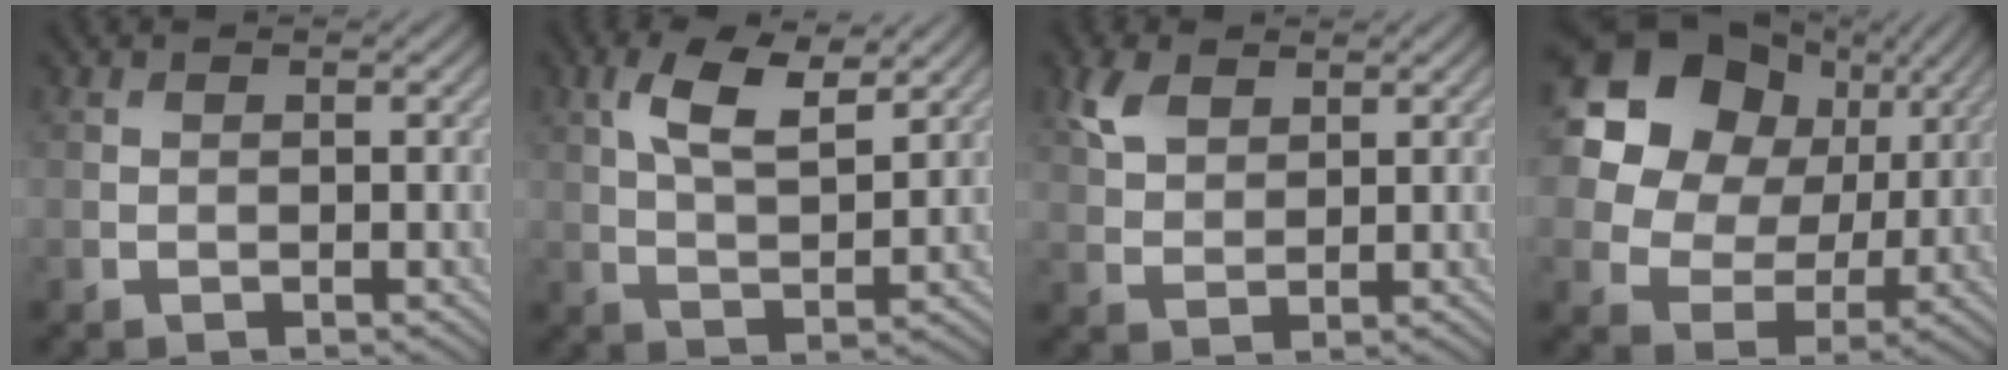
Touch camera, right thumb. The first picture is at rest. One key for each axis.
{"total": 7.3, "fx": 3.7, "fy": 2.9, "fz": 5.6, "tx": -0.116, "ty": 0.001, "tz": 0.071}
{"total": 4.2, "fx": 2.4, "fy": 2.6, "fz": 2.3, "tx": -0.061, "ty": 0.004, "tz": 0.051}
{"total": 17.7, "fx": 7.4, "fy": 14.0, "fz": 7.9, "tx": -0.240, "ty": 0.057, "tz": 0.162}